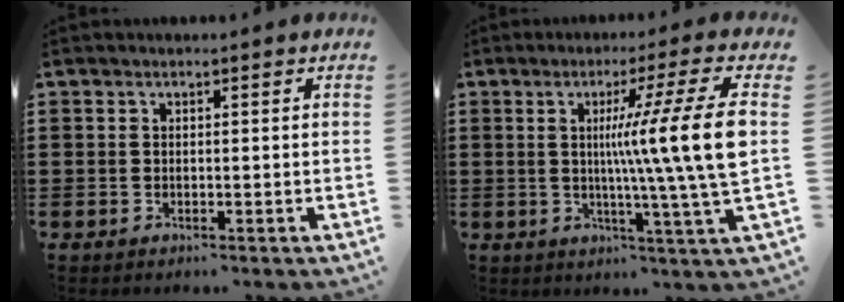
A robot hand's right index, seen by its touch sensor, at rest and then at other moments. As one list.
[{"total": 13.8, "force": [1.1, -1.0, 13.7], "torque": [-0.226, -0.016, 0.002]}]